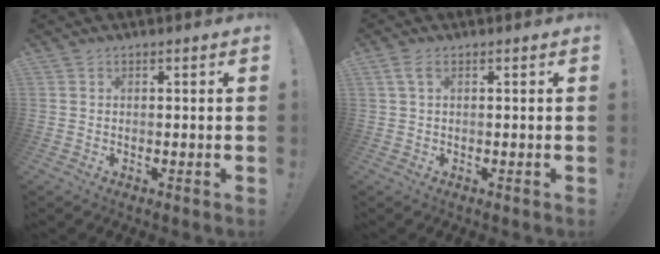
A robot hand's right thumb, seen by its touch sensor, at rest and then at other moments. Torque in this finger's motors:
{"motor_torque": [0.09, 0.11, 0.64, 0.21, 0.21]}